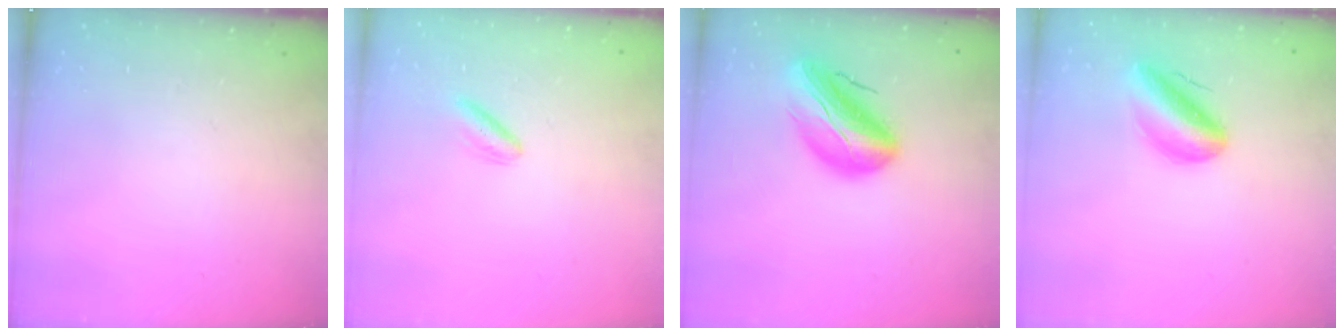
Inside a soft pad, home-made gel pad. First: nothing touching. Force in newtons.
{"total": 2.8, "press": 2.5, "slide": 1.3}
{"total": 18.1, "press": 17.5, "slide": 4.4}
{"total": 12.1, "press": 11.6, "slide": 3.2}